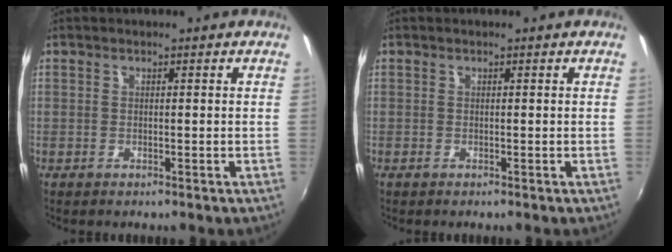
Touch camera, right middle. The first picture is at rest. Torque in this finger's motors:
{"motor_torque": [0.14, -0.17, 0.04, 0.01]}